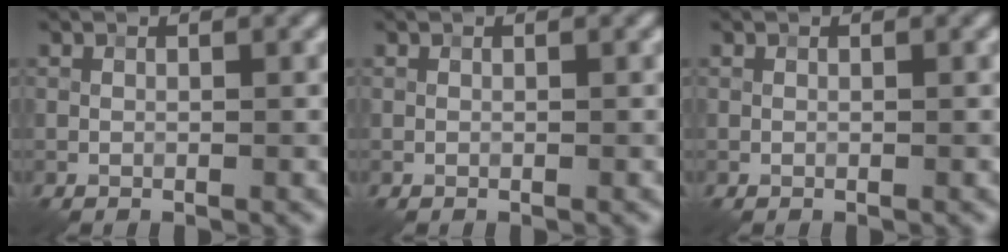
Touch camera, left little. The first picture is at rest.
{"total": 0.0}
{"total": 0.0}